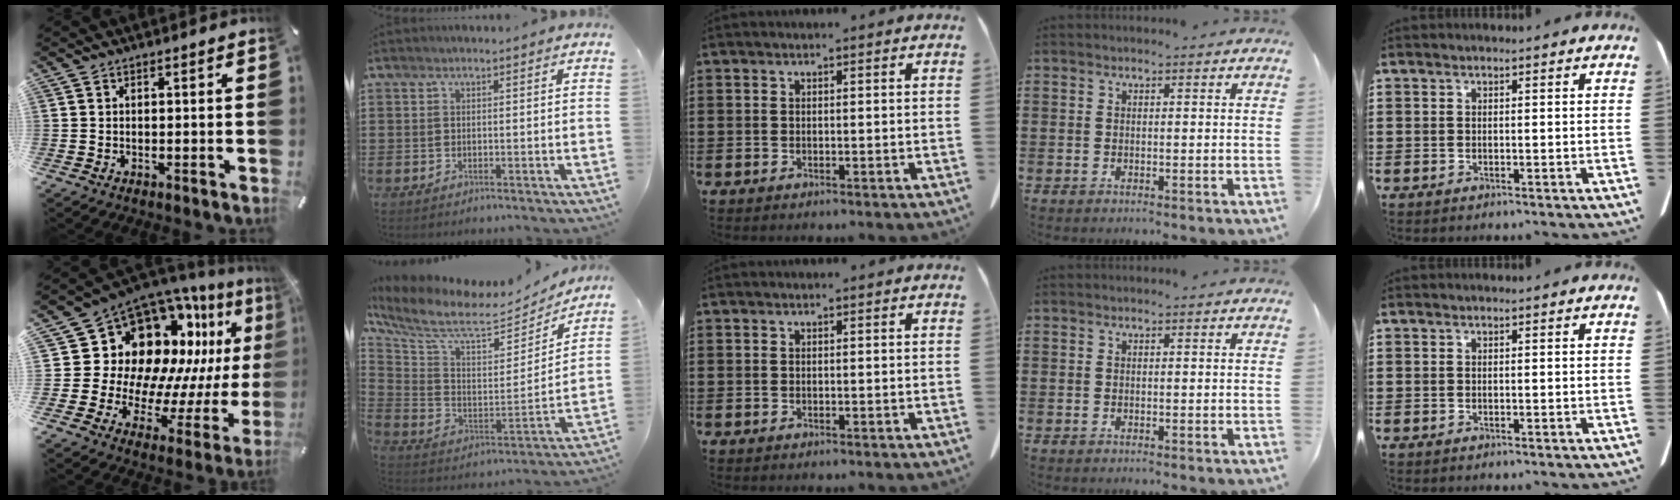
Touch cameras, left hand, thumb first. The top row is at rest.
{"thumb": {"total": 18.9, "force": [9.6, 13.2, 9.5], "torque": [-0.159, -0.113, 0.192]}, "index": {"total": 8.6, "force": [7.4, 1.7, 4.0], "torque": [-0.114, -0.061, 0.123]}}